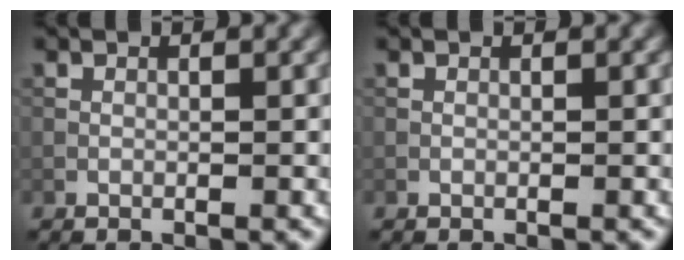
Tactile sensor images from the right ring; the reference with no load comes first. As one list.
[{"total": 0.0}]